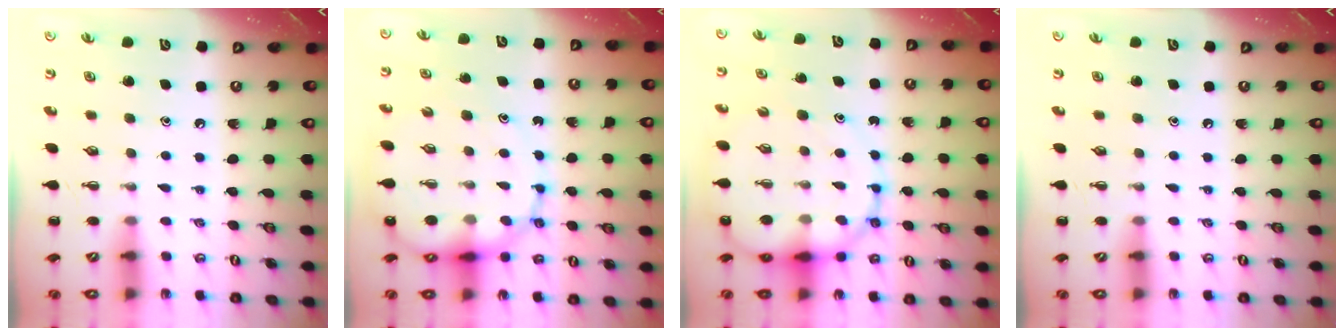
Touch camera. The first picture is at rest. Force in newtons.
{"total": 13.7, "press": 13.2, "slide": 3.7}
{"total": 15.3, "press": 14.9, "slide": 3.5}
{"total": 0.0}